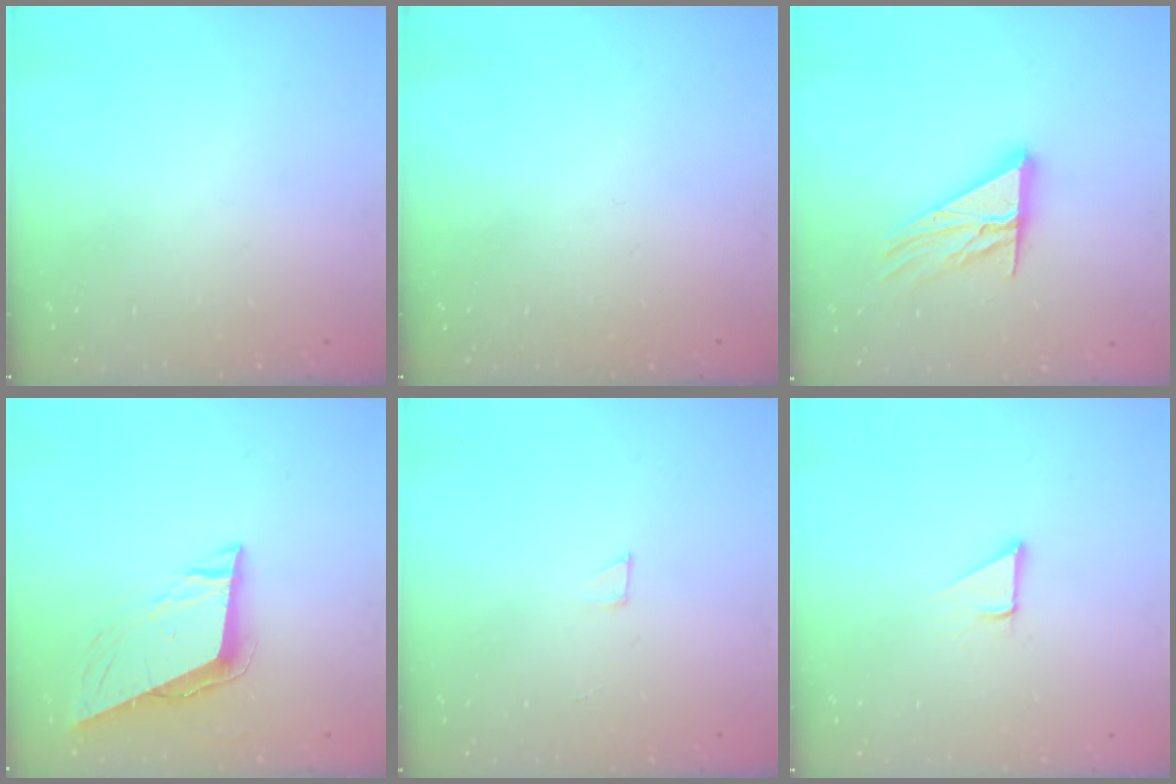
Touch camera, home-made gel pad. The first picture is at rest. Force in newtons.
{"total": 0.0}
{"total": 13.6, "press": 13.5, "slide": 1.3}
{"total": 8.9, "press": 8.4, "slide": 2.7}
{"total": 2.0, "press": 2.0, "slide": 0.0}
{"total": 1.6, "press": 1.6, "slide": 0.2}